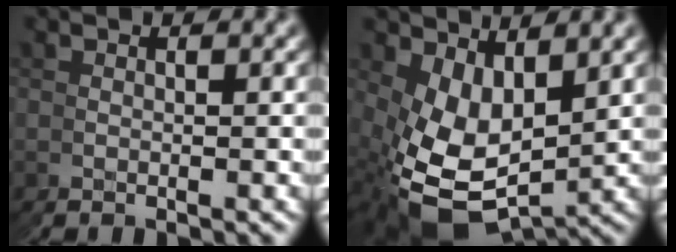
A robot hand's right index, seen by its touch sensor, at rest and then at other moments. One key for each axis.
{"total": 10.3, "fx": -1.8, "fy": 7.7, "fz": 6.6, "tx": -0.159, "ty": -0.064, "tz": 0.006}